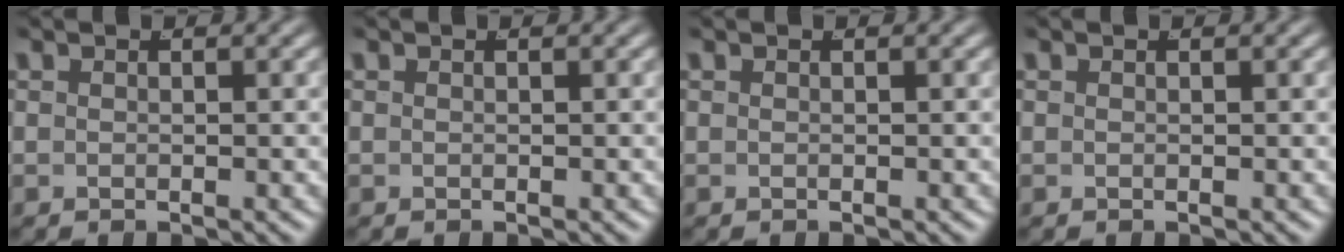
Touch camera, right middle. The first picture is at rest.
{"total": 0.0}
{"total": 0.0}
{"total": 0.0}